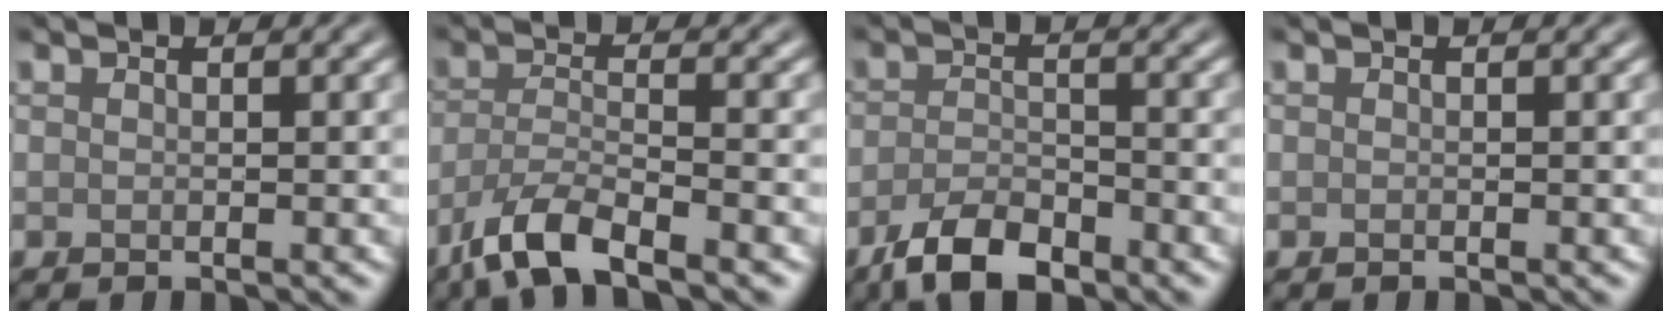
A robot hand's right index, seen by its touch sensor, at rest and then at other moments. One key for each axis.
{"total": 5.7, "fx": -4.1, "fy": 1.5, "fz": 3.7, "tx": -0.076, "ty": -0.008, "tz": -0.086}
{"total": 4.8, "fx": -3.4, "fy": 1.9, "fz": 2.8, "tx": -0.049, "ty": -0.005, "tz": -0.067}
{"total": 0.0}